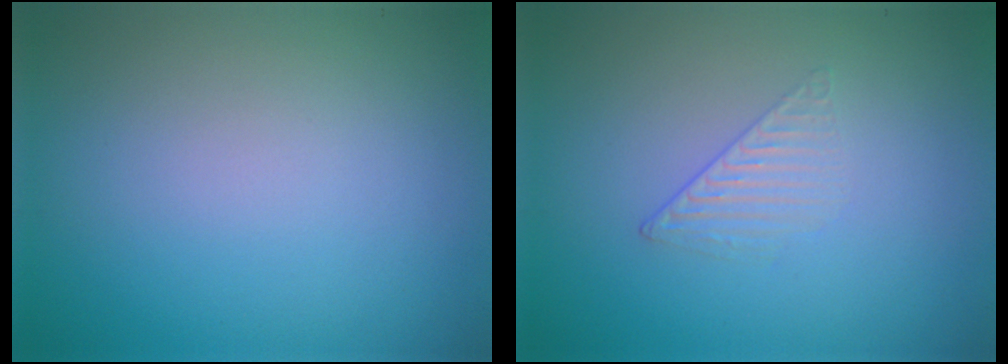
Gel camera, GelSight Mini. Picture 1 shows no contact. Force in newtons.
{"total": 1.4, "press": 0.3, "slide": 1.4}